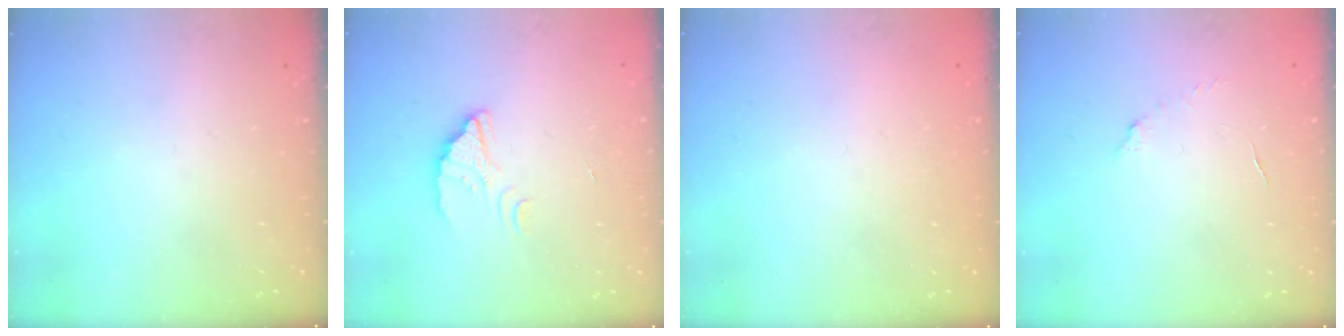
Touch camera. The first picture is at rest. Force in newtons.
{"total": 1.6, "press": 1.6, "slide": 0.0}
{"total": 2.2, "press": 2.2, "slide": 0.1}
{"total": 3.8, "press": 3.8, "slide": 0.4}